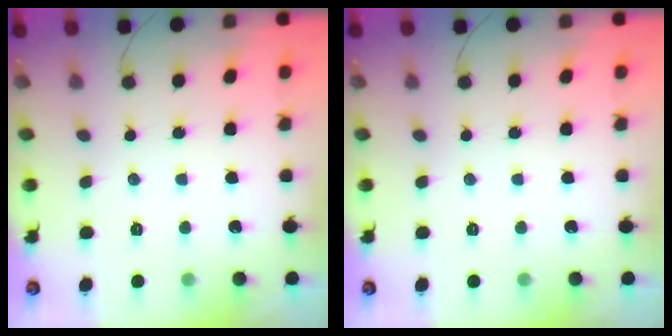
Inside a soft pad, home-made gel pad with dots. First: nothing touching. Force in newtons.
{"total": 0.0}